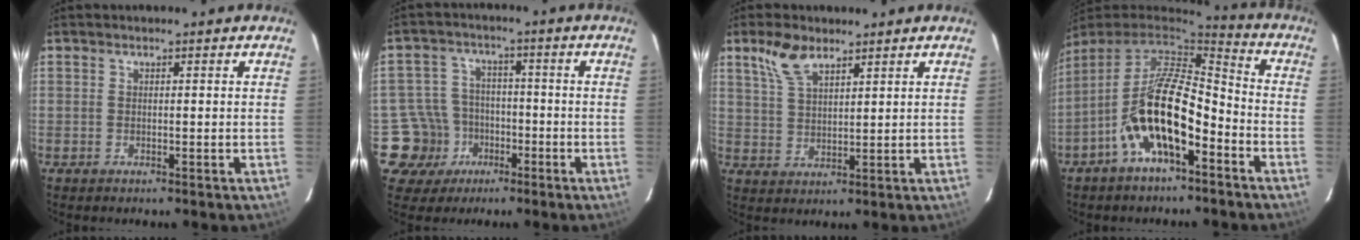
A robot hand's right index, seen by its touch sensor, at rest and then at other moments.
{"total": 9.1, "force": [-4.0, 8.1, 0.3], "torque": [-0.033, 0.029, -0.056]}
{"total": 6.6, "force": [4.4, 2.9, 3.9], "torque": [-0.079, 0.012, 0.091]}
{"total": 15.8, "force": [-6.9, 5.8, 13.0], "torque": [-0.247, -0.006, -0.132]}